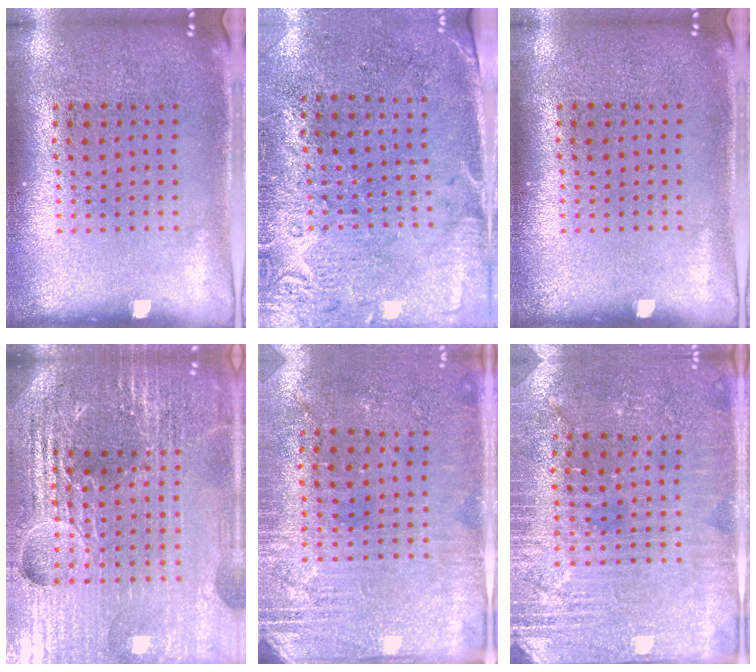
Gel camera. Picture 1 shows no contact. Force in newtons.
{"total": 2.8, "press": 2.4, "slide": 1.4}
{"total": 0.0}
{"total": 6.3, "press": 5.6, "slide": 3.0}
{"total": 2.9, "press": 2.7, "slide": 1.1}
{"total": 3.0, "press": 2.9, "slide": 0.5}